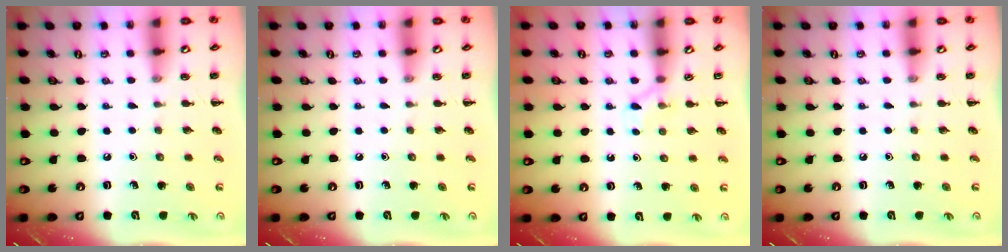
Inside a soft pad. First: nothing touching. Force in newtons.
{"total": 0.0}
{"total": 3.9, "press": 3.6, "slide": 1.5}
{"total": 0.0}